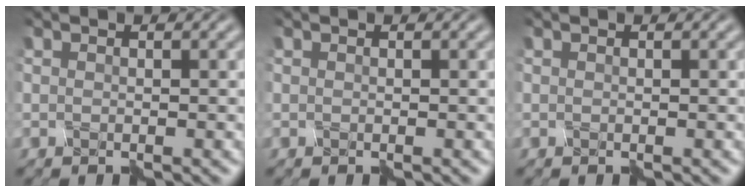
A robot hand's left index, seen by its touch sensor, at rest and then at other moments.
{"total": 0.0}
{"total": 0.0}